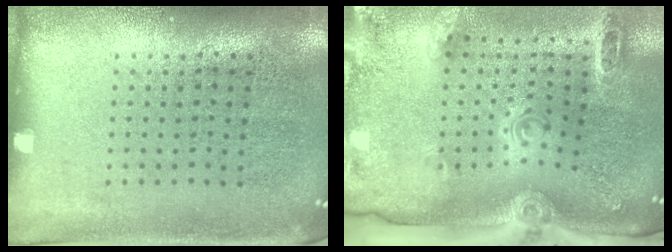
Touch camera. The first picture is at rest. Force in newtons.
{"total": 2.9, "press": 2.1, "slide": 2.1}